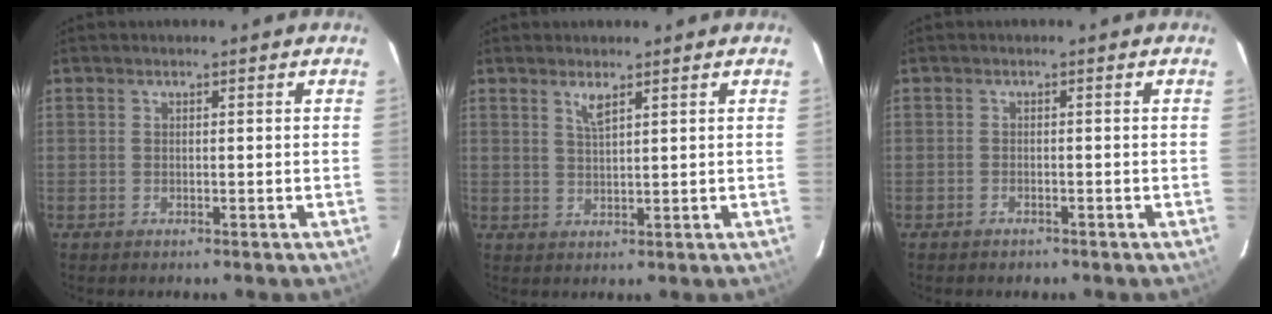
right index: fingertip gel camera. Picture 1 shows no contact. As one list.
[{"total": 2.4, "force": [1.6, 0.4, 1.8], "torque": [-0.035, 0.000, 0.031]}, {"total": 1.3, "force": [-1.1, 0.7, 0.2], "torque": [-0.006, 0.003, -0.015]}]